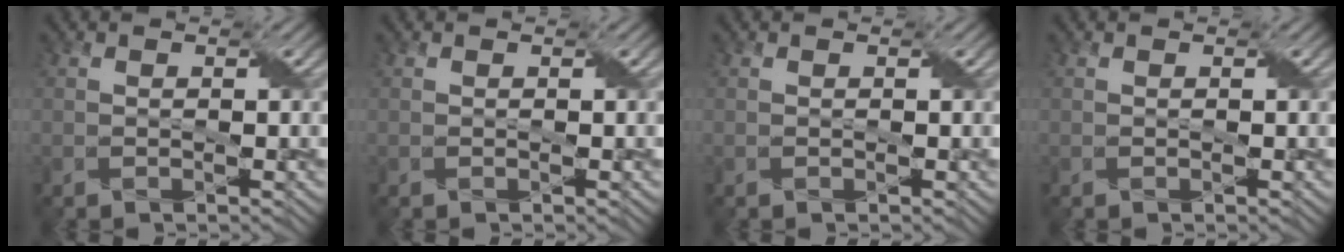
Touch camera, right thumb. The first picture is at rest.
{"total": 0.0}
{"total": 0.0}
{"total": 0.0}